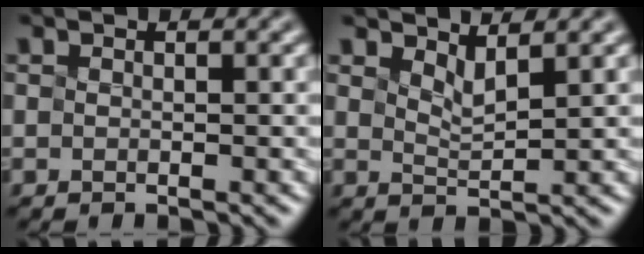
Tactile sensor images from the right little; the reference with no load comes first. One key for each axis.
{"total": 1.3, "fx": 1.3, "fy": -0.3, "fz": 0.3, "tx": -0.010, "ty": 0.004, "tz": 0.045}